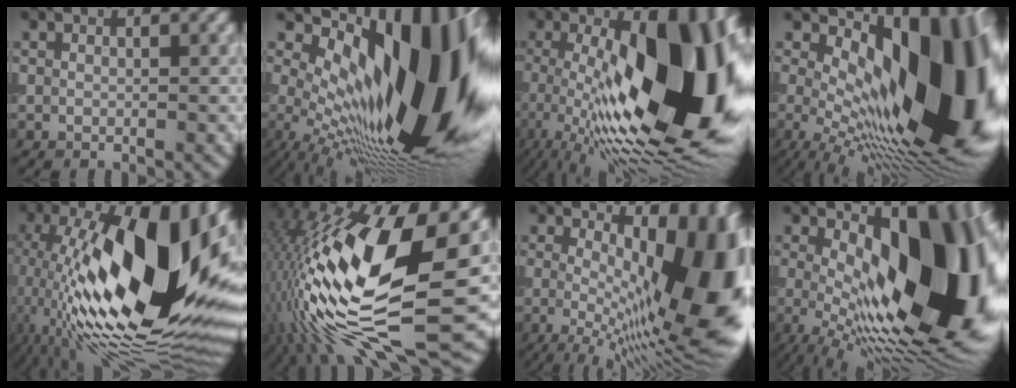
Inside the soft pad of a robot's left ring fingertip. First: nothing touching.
{"total": 19.0, "force": [2.9, 8.4, 16.8], "torque": [-0.242, 0.019, 0.039]}
{"total": 18.7, "force": [-0.2, 7.4, 17.2], "torque": [-0.250, 0.009, -0.001]}
{"total": 17.2, "force": [1.4, 7.9, 15.2], "torque": [-0.206, 0.022, 0.015]}
{"total": 20.9, "force": [2.0, 8.2, 19.1], "torque": [-0.329, -0.014, 0.042]}
{"total": 17.9, "force": [-0.8, 6.9, 16.5], "torque": [-0.327, -0.010, -0.020]}
{"total": 16.7, "force": [1.0, 7.6, 14.9], "torque": [-0.172, 0.008, 0.015]}
{"total": 18.5, "force": [0.0, 8.8, 16.3], "torque": [-0.209, 0.007, 0.007]}